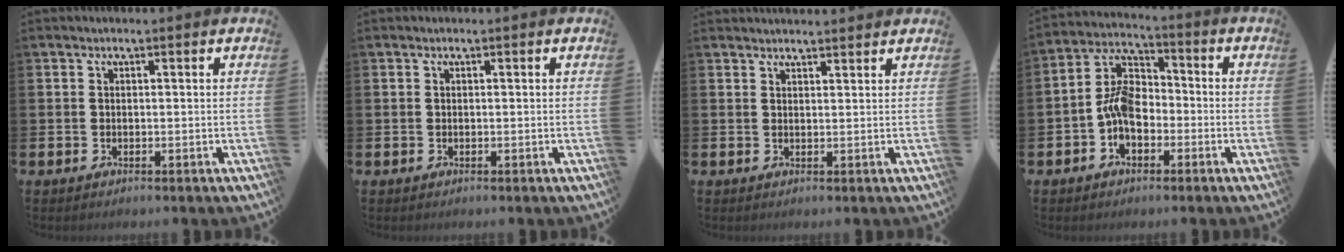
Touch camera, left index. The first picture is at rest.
{"total": 0.0}
{"total": 2.1, "force": [2.1, 0.1, 0.0], "torque": [-0.001, -0.006, 0.038]}
{"total": 6.7, "force": [-1.6, 4.5, 4.7], "torque": [-0.102, 0.007, -0.037]}